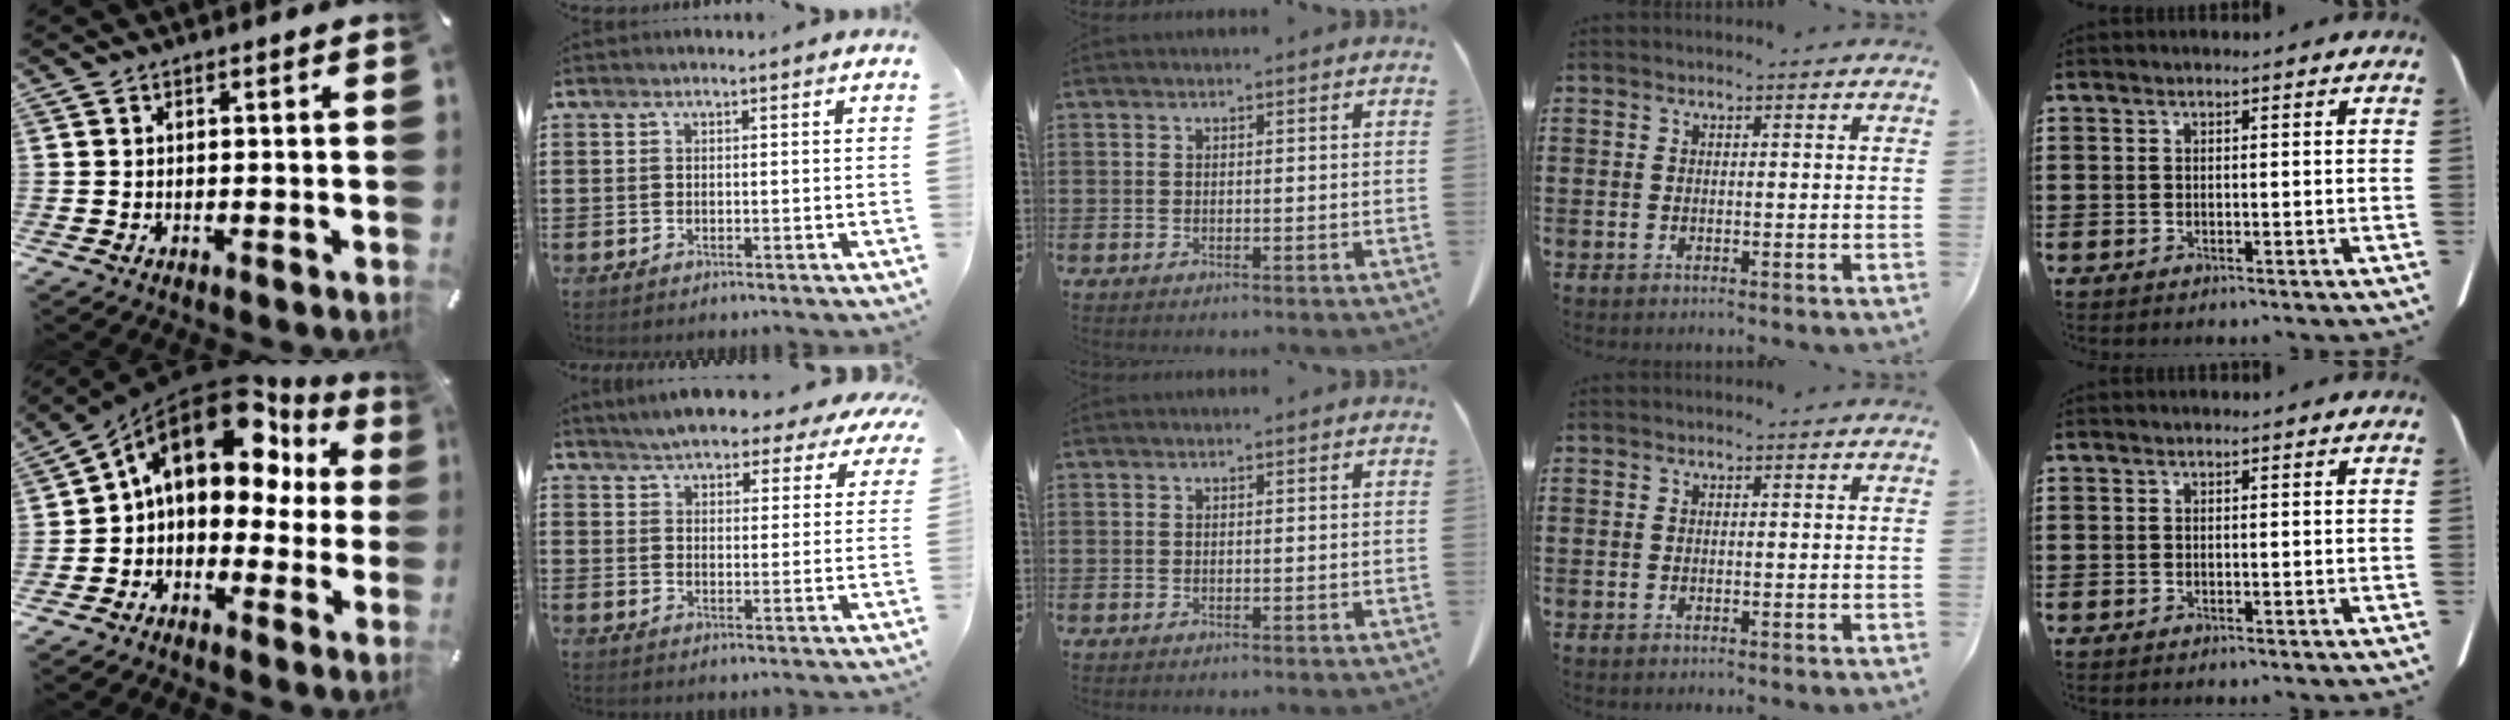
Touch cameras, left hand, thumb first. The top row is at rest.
{"thumb": {"total": 16.3, "force": [6.7, 10.3, 10.8], "torque": [-0.172, -0.037, 0.108]}, "index": {"total": 5.3, "force": [5.1, 0.8, 1.3], "torque": [-0.050, -0.019, 0.089]}}